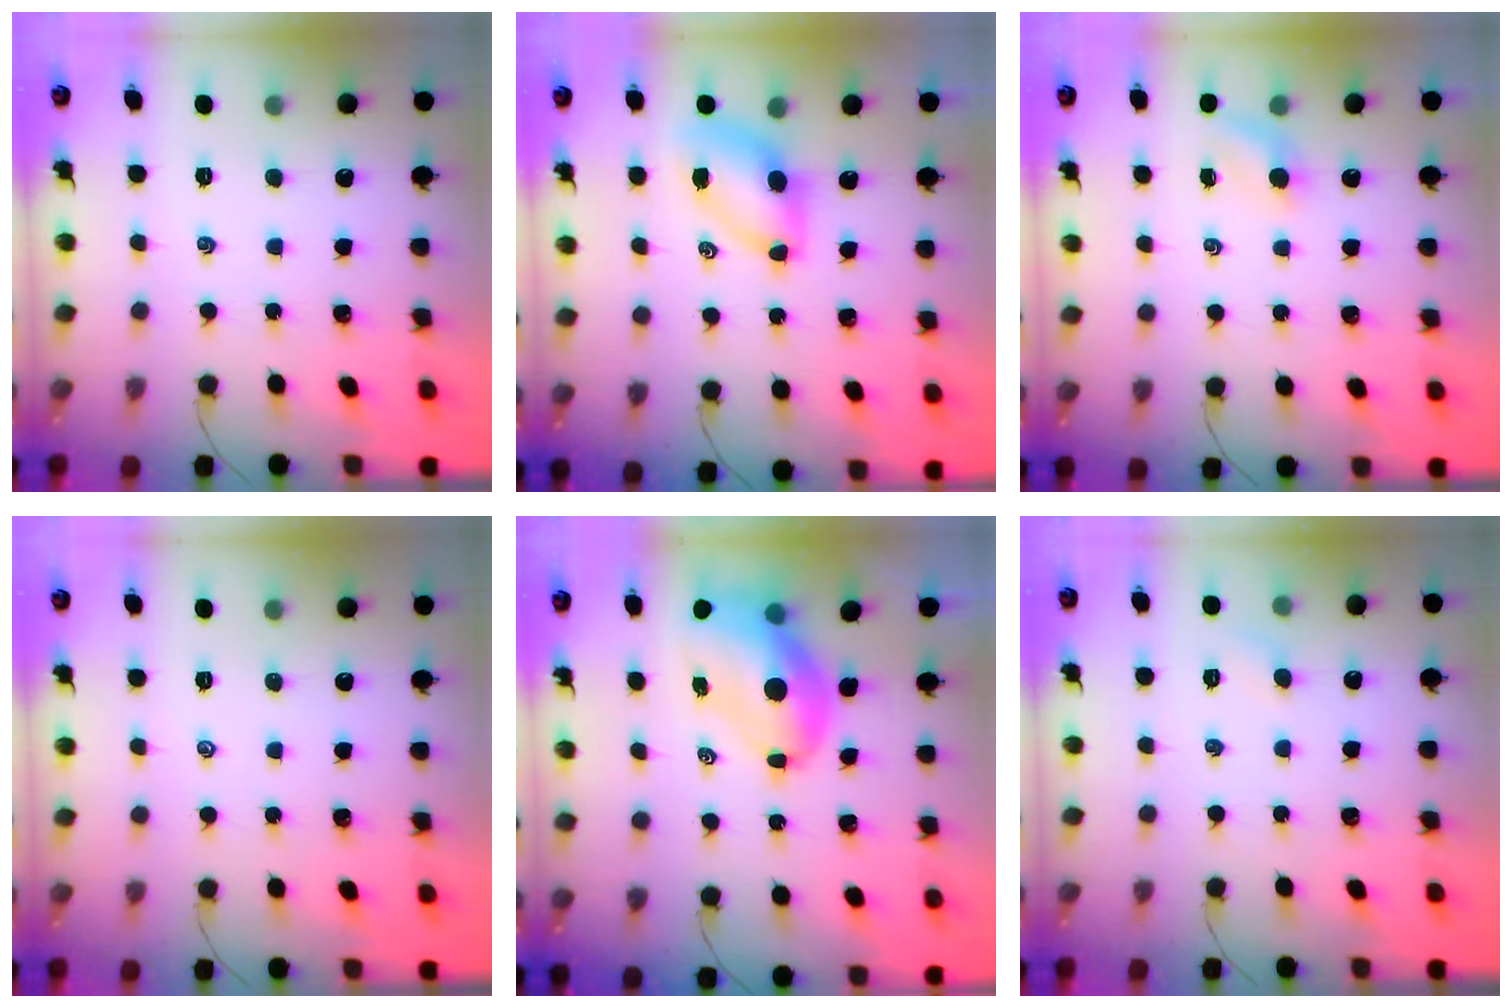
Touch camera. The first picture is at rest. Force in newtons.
{"total": 7.1, "press": 7.1, "slide": 0.8}
{"total": 3.5, "press": 3.4, "slide": 1.1}
{"total": 0.0}
{"total": 10.8, "press": 10.4, "slide": 3.2}
{"total": 3.9, "press": 3.6, "slide": 1.3}